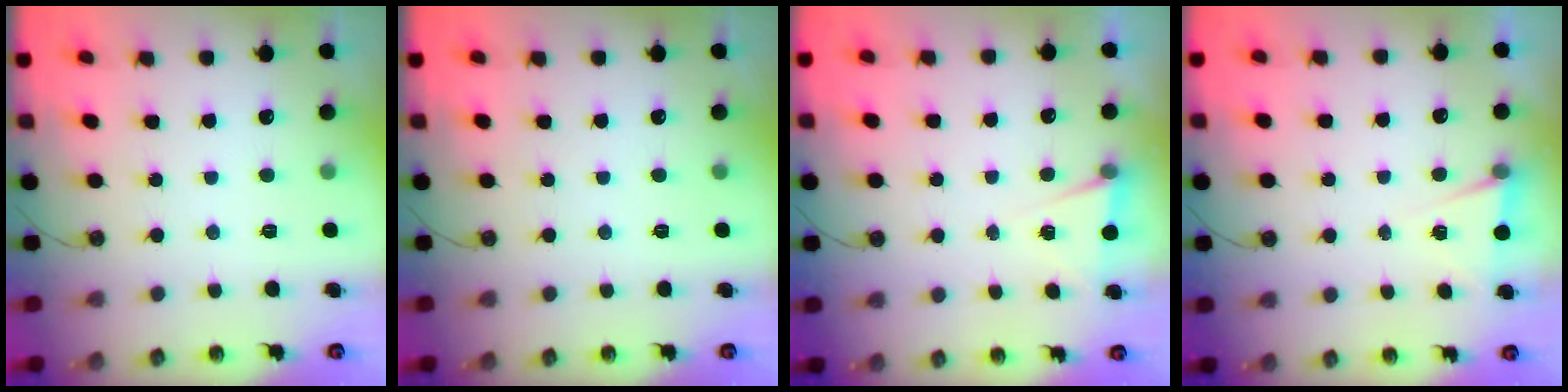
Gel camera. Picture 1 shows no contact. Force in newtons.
{"total": 0.0}
{"total": 4.9, "press": 2.4, "slide": 4.3}
{"total": 4.9, "press": 2.4, "slide": 4.3}